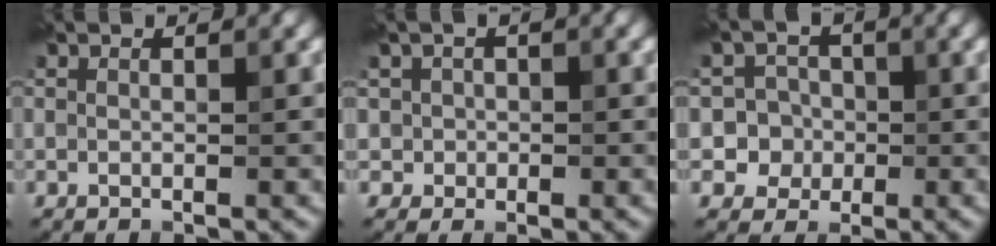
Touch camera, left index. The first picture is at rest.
{"total": 1.8, "force": [0.2, 1.8, 0.2], "torque": [0.011, 0.006, -0.002]}
{"total": 5.9, "force": [-1.1, 5.7, 0.9], "torque": [0.004, 0.024, -0.042]}